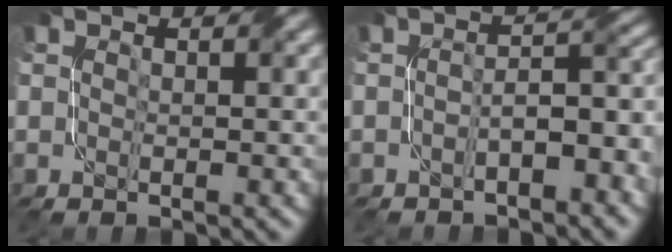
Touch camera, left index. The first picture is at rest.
{"total": 4.4, "force": [-1.8, 1.5, 3.7], "torque": [-0.056, 0.013, -0.033]}